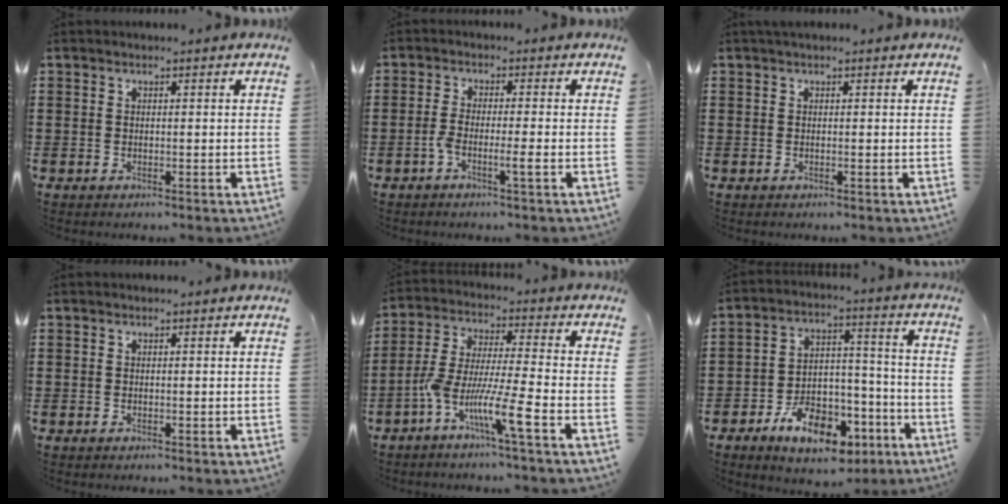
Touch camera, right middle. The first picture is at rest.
{"total": 3.6, "force": [-1.7, 0.2, 3.1], "torque": [-0.068, -0.007, -0.037]}
{"total": 0.5, "force": [0.2, -0.1, 0.5], "torque": [-0.009, -0.001, 0.003]}
{"total": 0.0}
{"total": 9.2, "force": [-5.7, 0.4, 7.3], "torque": [-0.160, -0.012, -0.114]}
{"total": 10.5, "force": [-6.4, 5.5, 6.3], "torque": [-0.112, 0.029, -0.113]}